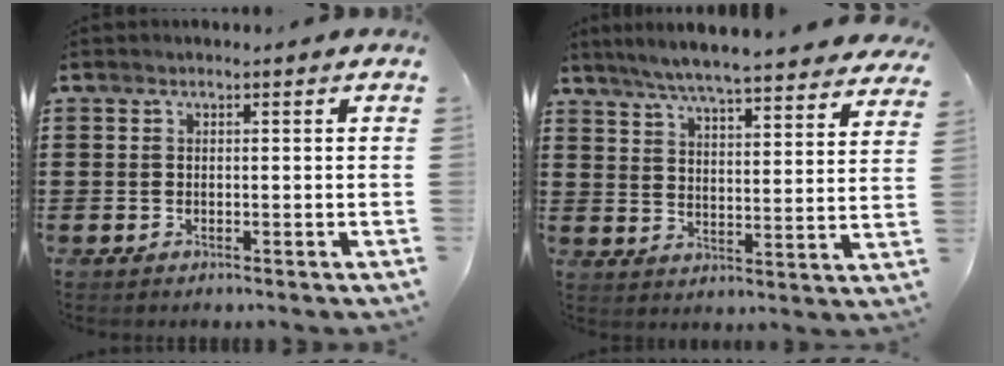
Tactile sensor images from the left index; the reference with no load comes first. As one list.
[{"total": 6.0, "force": [5.6, -0.3, 2.1], "torque": [-0.064, -0.036, 0.096]}]